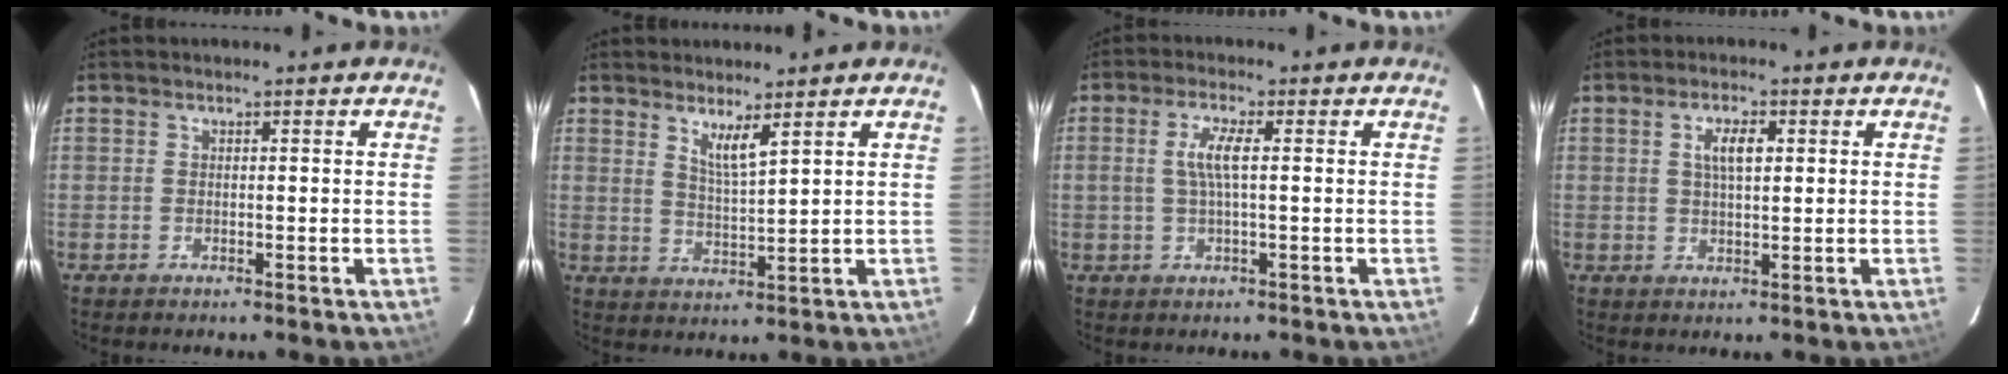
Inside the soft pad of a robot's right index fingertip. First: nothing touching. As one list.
[{"total": 4.2, "force": [2.9, 0.1, 3.0], "torque": [-0.056, -0.008, 0.051]}, {"total": 4.3, "force": [0.5, 0.5, 4.2], "torque": [-0.083, 0.002, 0.010]}, {"total": 4.0, "force": [1.1, 1.4, 3.6], "torque": [-0.066, 0.007, 0.021]}]